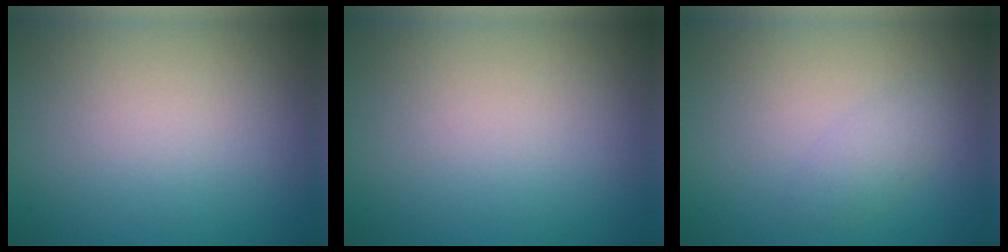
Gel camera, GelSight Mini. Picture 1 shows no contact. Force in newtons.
{"total": 0.0}
{"total": 0.7, "press": 0.7, "slide": 0.1}